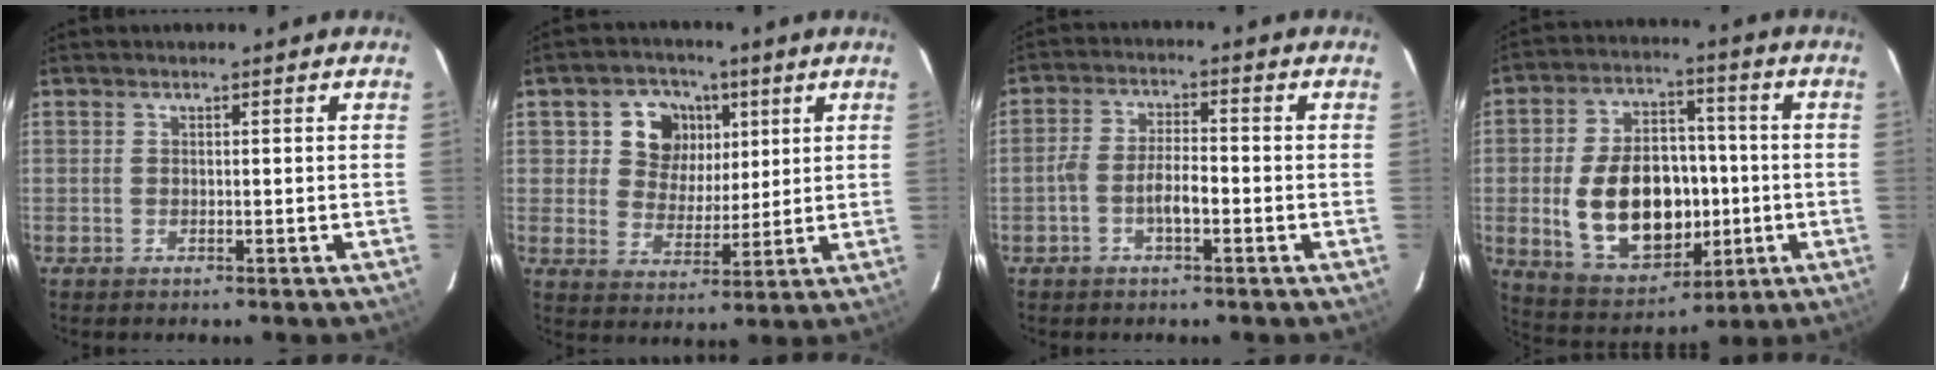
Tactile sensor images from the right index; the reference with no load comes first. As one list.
[{"total": 9.7, "force": [3.3, 8.5, 3.4], "torque": [-0.078, 0.012, 0.058]}, {"total": 4.7, "force": [-2.0, 1.7, 3.9], "torque": [-0.086, 0.012, -0.038]}, {"total": 18.3, "force": [-2.4, 12.0, 13.7], "torque": [-0.280, 0.016, -0.013]}]